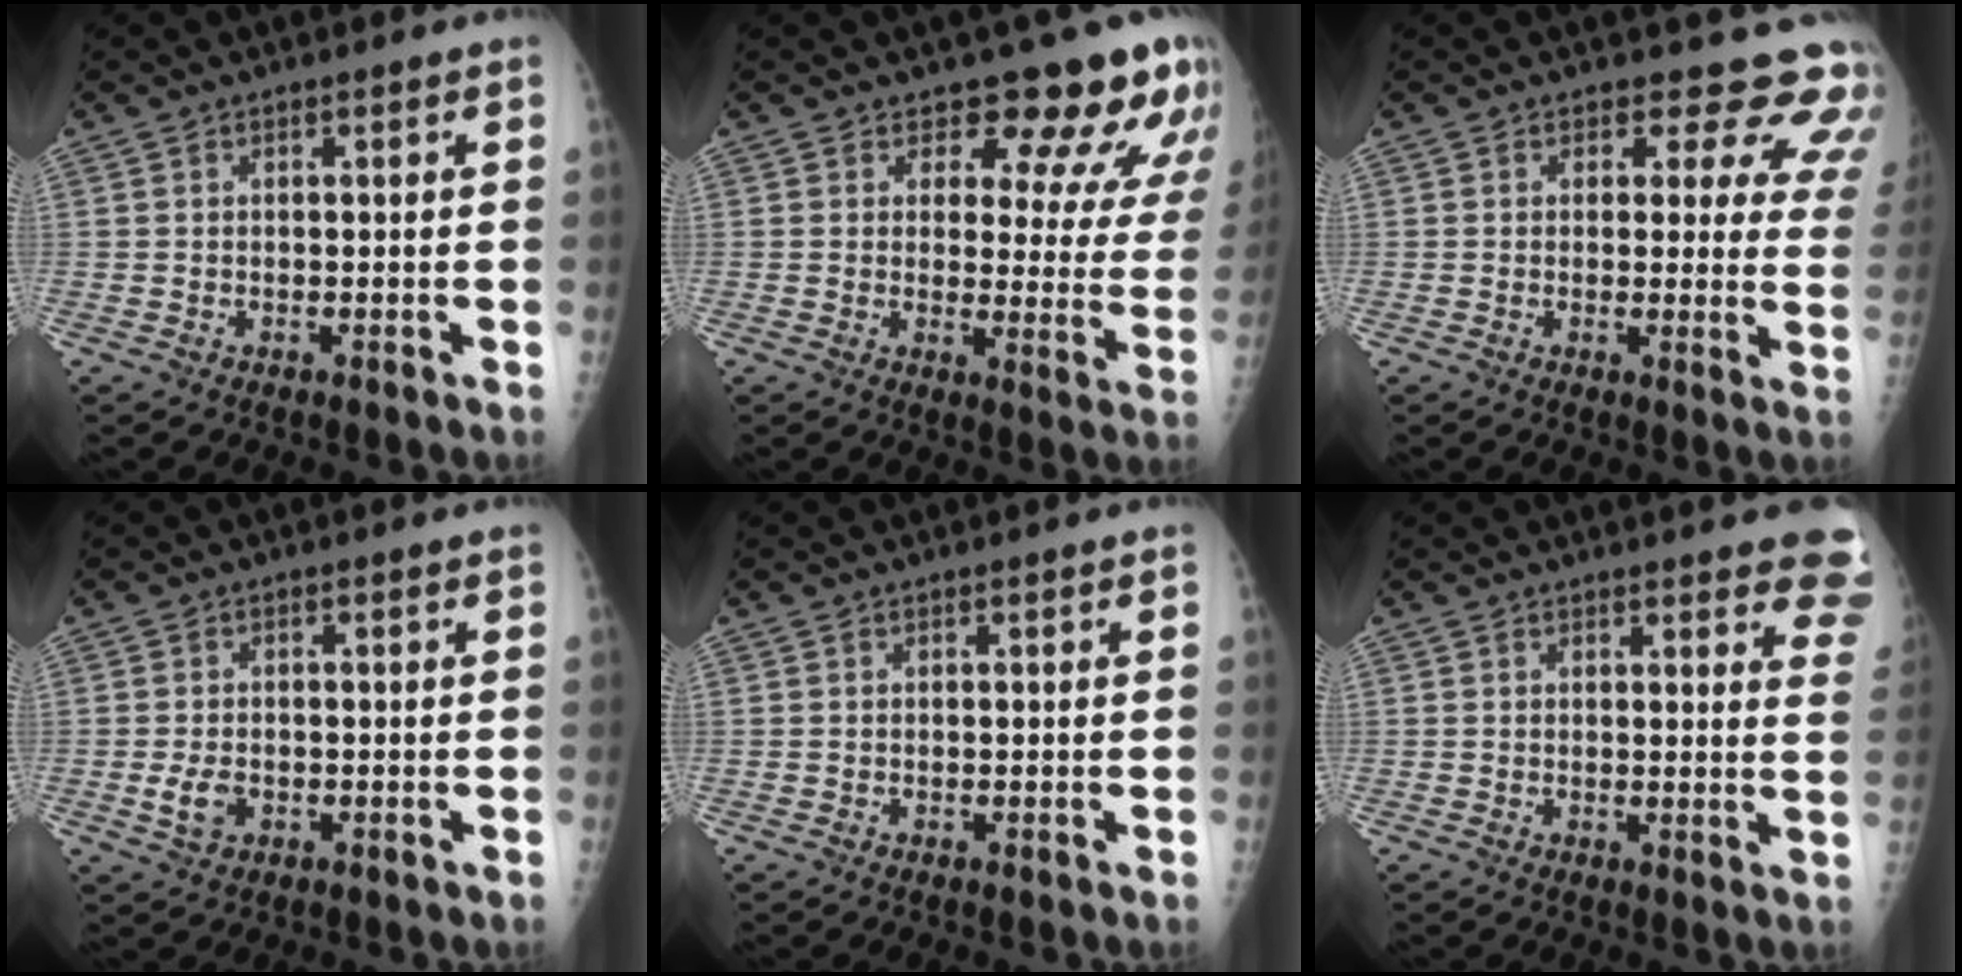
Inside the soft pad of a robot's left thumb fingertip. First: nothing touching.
{"total": 12.8, "force": [11.2, 4.7, 4.0], "torque": [-0.003, -0.083, 0.114]}
{"total": 11.7, "force": [10.1, 5.2, 3.0], "torque": [0.020, -0.063, 0.081]}
{"total": 3.5, "force": [-0.9, 2.4, 2.4], "torque": [-0.043, -0.001, -0.013]}
{"total": 0.0}
{"total": 9.7, "force": [7.6, 2.7, 5.5], "torque": [-0.028, -0.031, 0.065]}